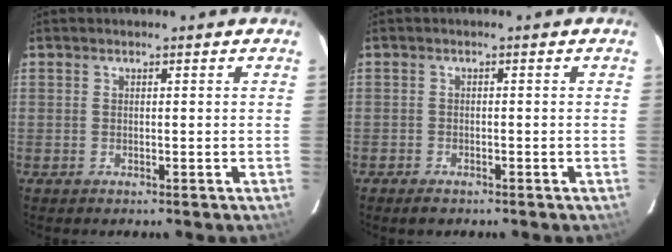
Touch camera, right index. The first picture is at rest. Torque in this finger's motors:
{"motor_torque": [0.14, -0.07, 0.09, -0.01]}